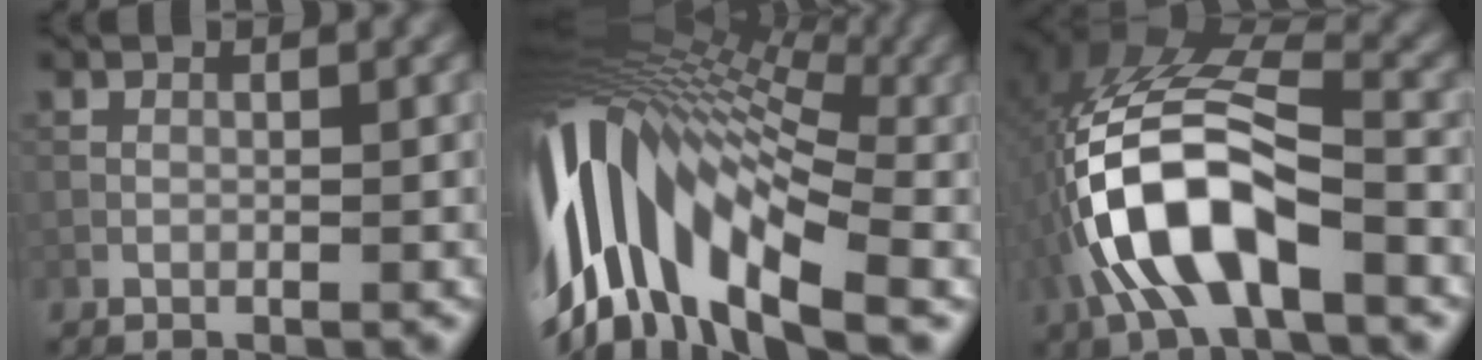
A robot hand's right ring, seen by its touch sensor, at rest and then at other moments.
{"total": 16.0, "force": [-1.6, 8.4, 13.5], "torque": [-0.267, 0.017, -0.027]}
{"total": 10.0, "force": [-3.5, 4.3, 8.3], "torque": [-0.180, 0.011, -0.065]}